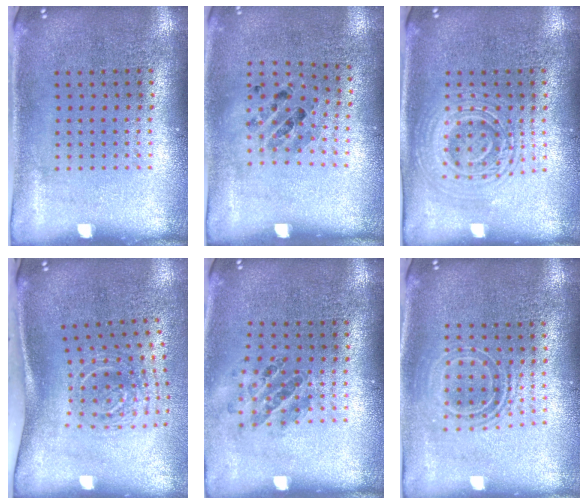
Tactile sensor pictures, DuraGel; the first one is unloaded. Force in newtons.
{"total": 0.9, "press": 0.7, "slide": 0.5}
{"total": 2.8, "press": 2.7, "slide": 0.5}
{"total": 2.0, "press": 1.2, "slide": 1.6}
{"total": 0.8, "press": 0.8, "slide": 0.1}
{"total": 1.7, "press": 1.3, "slide": 1.1}